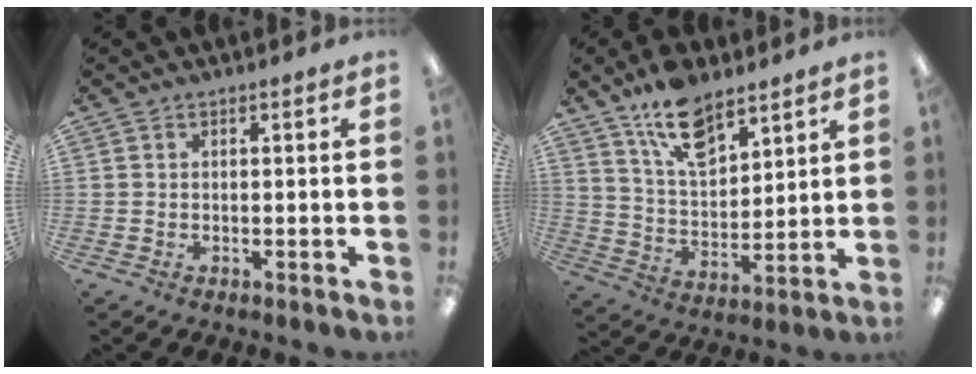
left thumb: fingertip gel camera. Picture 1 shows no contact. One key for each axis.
{"total": 13.4, "fx": 9.4, "fy": 6.4, "fz": 7.1, "tx": -0.121, "ty": -0.042, "tz": 0.171}